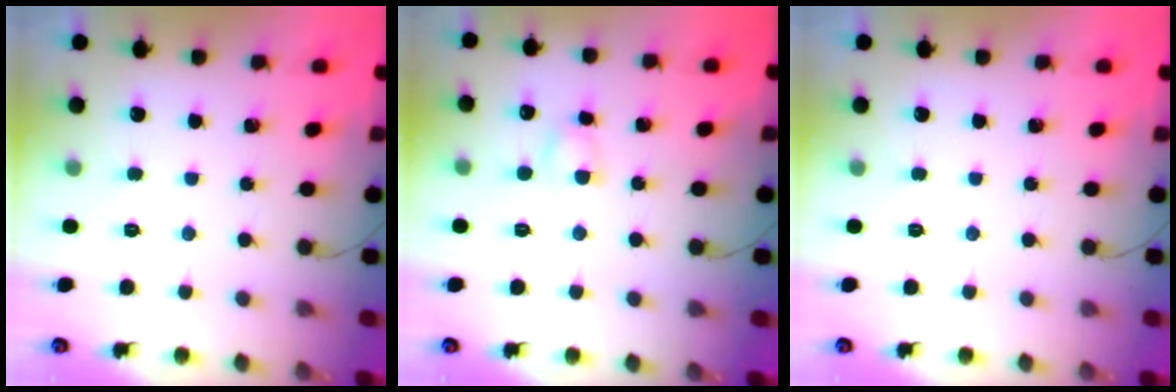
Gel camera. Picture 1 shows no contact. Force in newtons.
{"total": 3.3, "press": 3.0, "slide": 1.2}
{"total": 0.0}